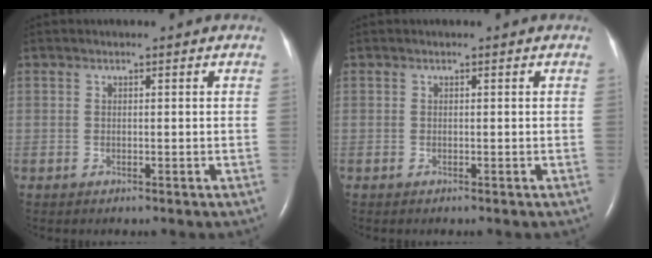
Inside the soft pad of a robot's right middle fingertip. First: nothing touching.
{"total": 0.0}